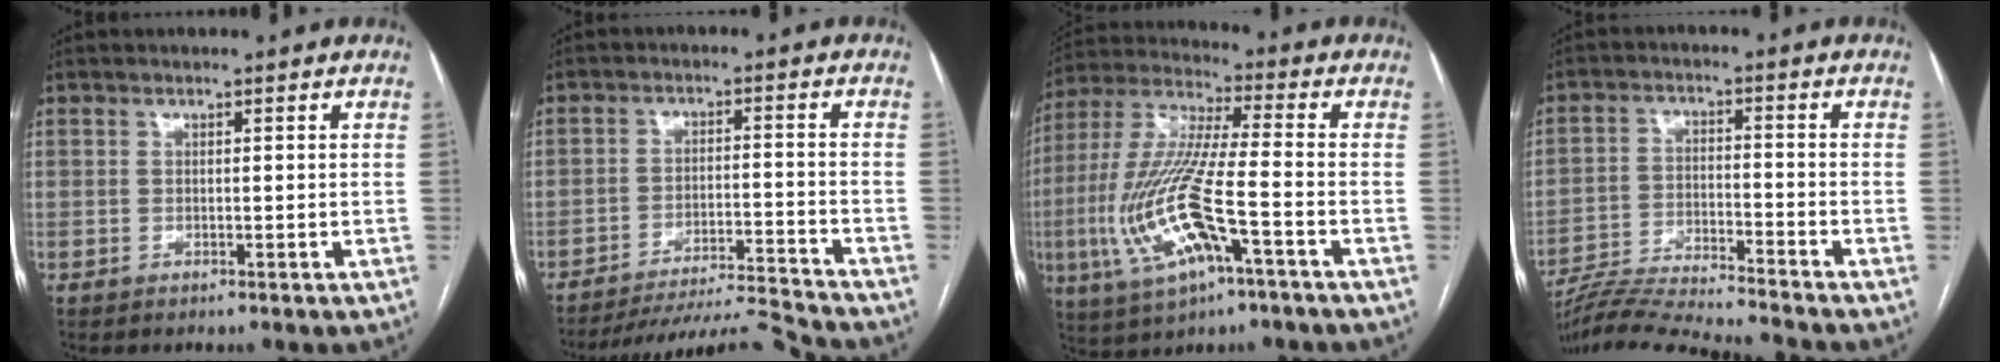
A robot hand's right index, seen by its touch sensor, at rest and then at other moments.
{"total": 10.8, "force": [-10.5, -2.4, 0.5], "torque": [-0.008, 0.005, -0.176]}
{"total": 16.9, "force": [-5.5, 2.9, 15.7], "torque": [-0.347, -0.010, -0.097]}
{"total": 13.4, "force": [-12.9, -1.5, 3.4], "torque": [-0.056, -0.002, -0.219]}